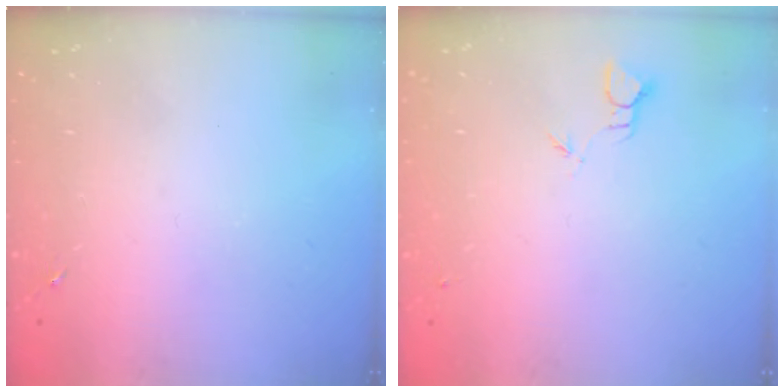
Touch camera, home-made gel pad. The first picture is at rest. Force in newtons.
{"total": 2.0, "press": 2.0, "slide": 0.1}